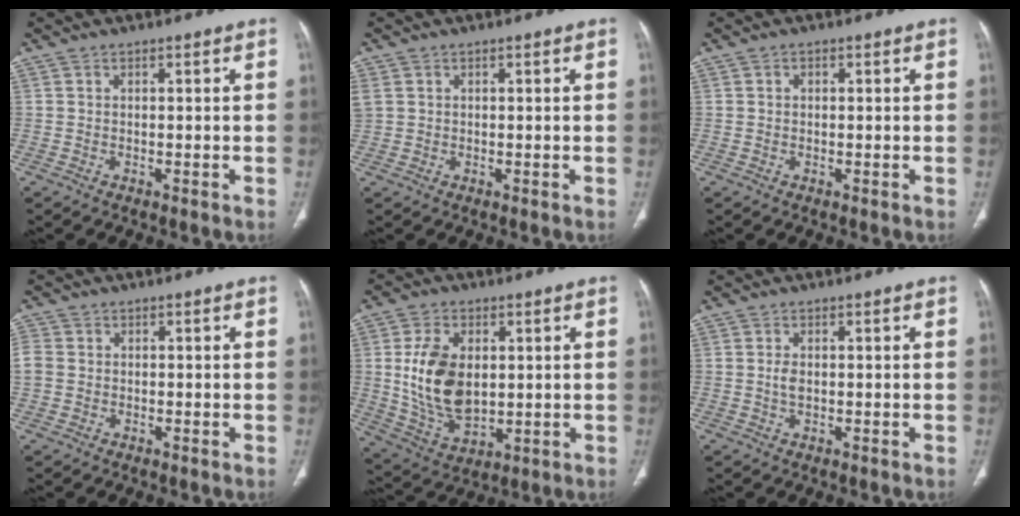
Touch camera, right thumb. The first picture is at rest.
{"total": 3.9, "force": [0.8, 3.2, 2.1], "torque": [-0.072, 0.014, 0.029]}
{"total": 0.7, "force": [0.1, 0.6, 0.3], "torque": [0.000, 0.002, -0.002]}
{"total": 3.7, "force": [-0.1, 3.2, 1.9], "torque": [-0.051, 0.005, -0.001]}
{"total": 14.0, "force": [1.6, 8.9, 10.7], "torque": [-0.183, -0.014, 0.042]}
{"total": 1.8, "force": [0.0, 1.0, 1.4], "torque": [-0.031, 0.000, -0.001]}